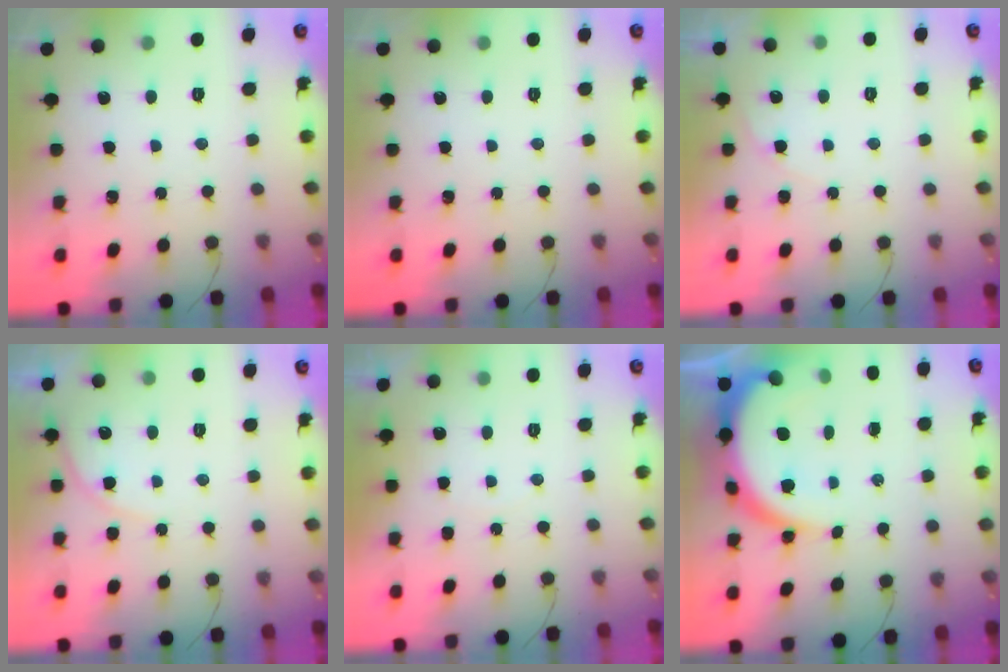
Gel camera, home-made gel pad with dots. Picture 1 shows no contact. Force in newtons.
{"total": 0.0}
{"total": 3.4, "press": 3.4, "slide": 0.1}
{"total": 6.1, "press": 6.1, "slide": 0.7}
{"total": 3.0, "press": 2.4, "slide": 1.9}
{"total": 10.8, "press": 10.8, "slide": 0.7}